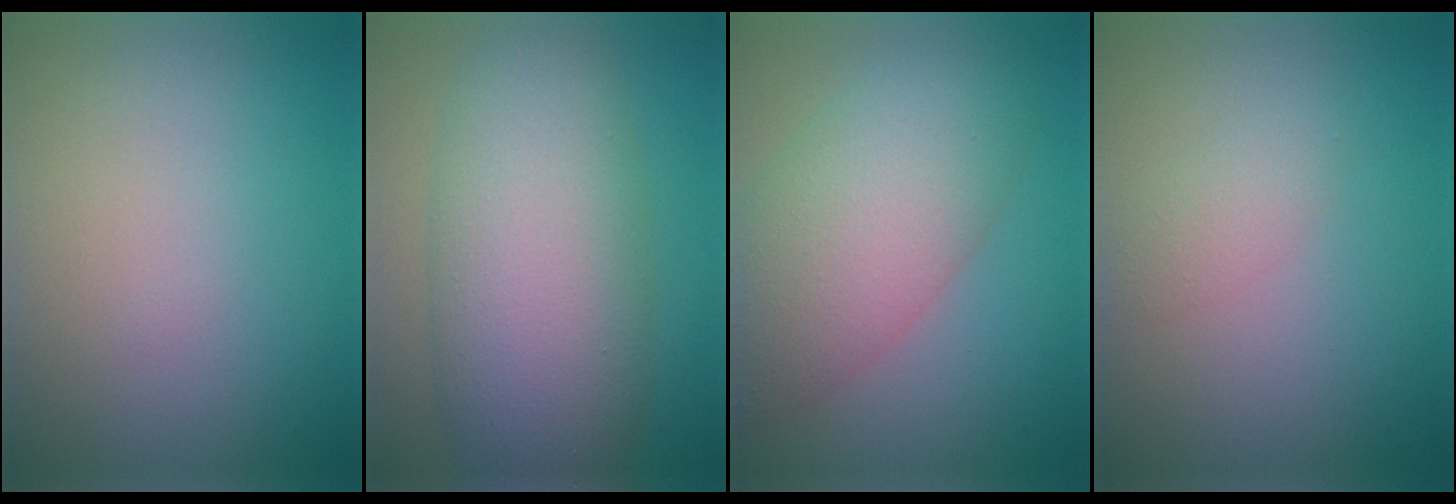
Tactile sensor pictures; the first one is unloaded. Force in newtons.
{"total": 10.5, "press": 10.5, "slide": 0.2}
{"total": 8.0, "press": 8.0, "slide": 0.3}
{"total": 1.5, "press": 1.5, "slide": 0.1}